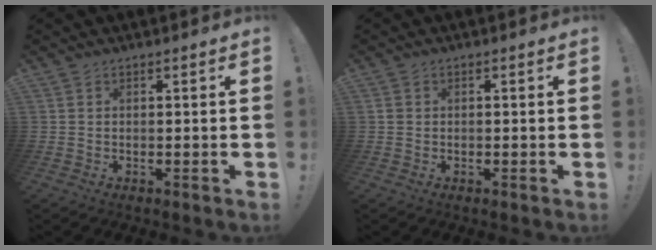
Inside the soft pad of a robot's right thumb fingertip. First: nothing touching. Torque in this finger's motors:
{"motor_torque": [-0.28, -0.04, -0.08, 0.15, 0.00]}